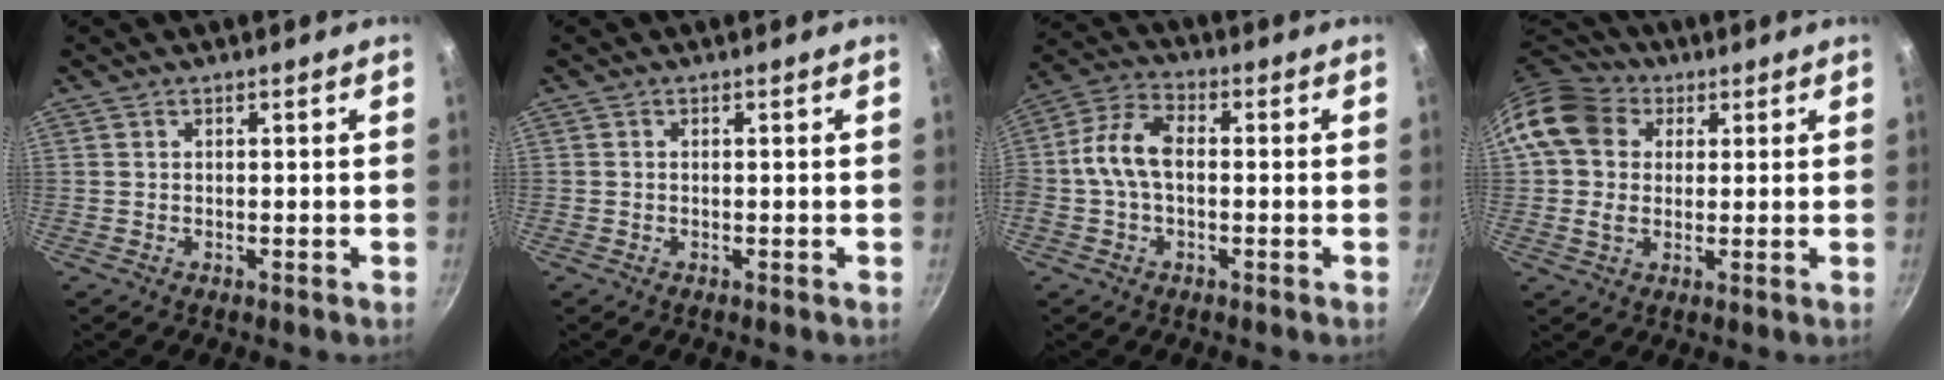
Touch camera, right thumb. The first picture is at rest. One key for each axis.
{"total": 0.0}
{"total": 9.1, "fx": -0.4, "fy": 5.6, "fz": 7.2, "tx": -0.141, "ty": 0.034, "tz": -0.022}
{"total": 12.1, "fx": 3.4, "fy": 9.7, "fz": 6.4, "tx": -0.105, "ty": 0.011, "tz": 0.047}